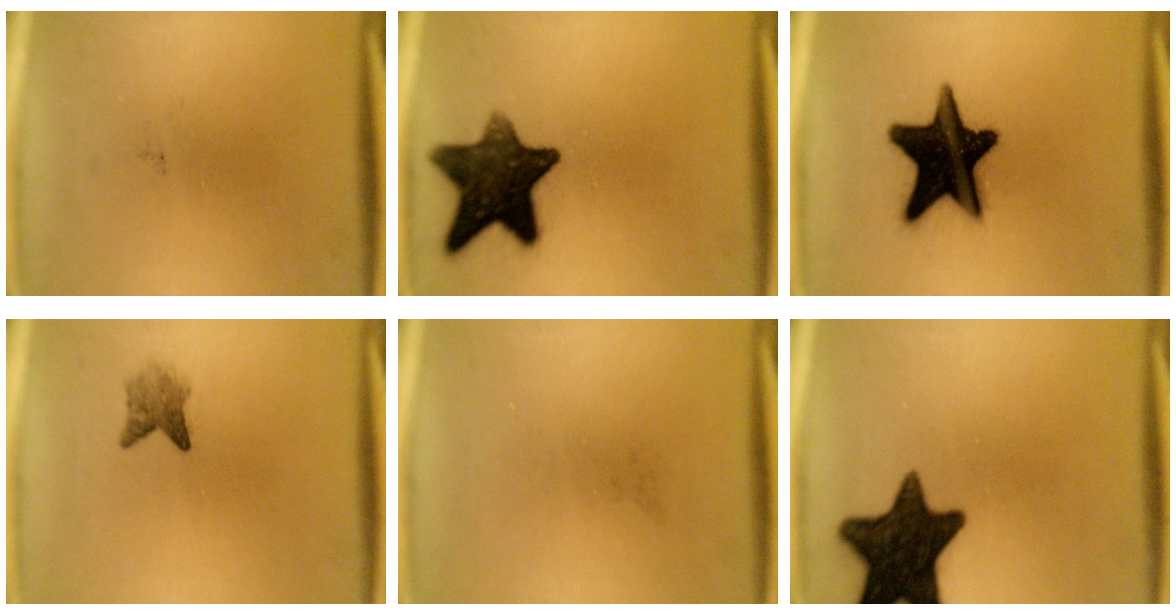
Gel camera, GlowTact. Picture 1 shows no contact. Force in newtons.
{"total": 13.5}
{"total": 19.2}
{"total": 2.6}
{"total": 0.0}
{"total": 16.2}